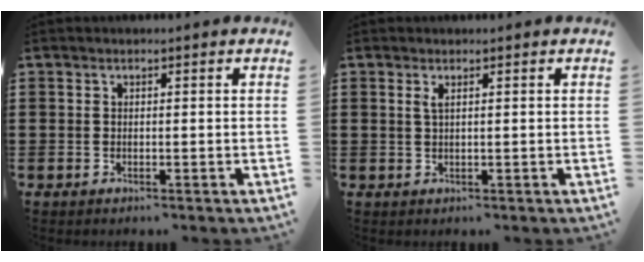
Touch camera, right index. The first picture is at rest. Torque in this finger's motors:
{"motor_torque": [0.01, 0.01, 0.01, 0.04]}